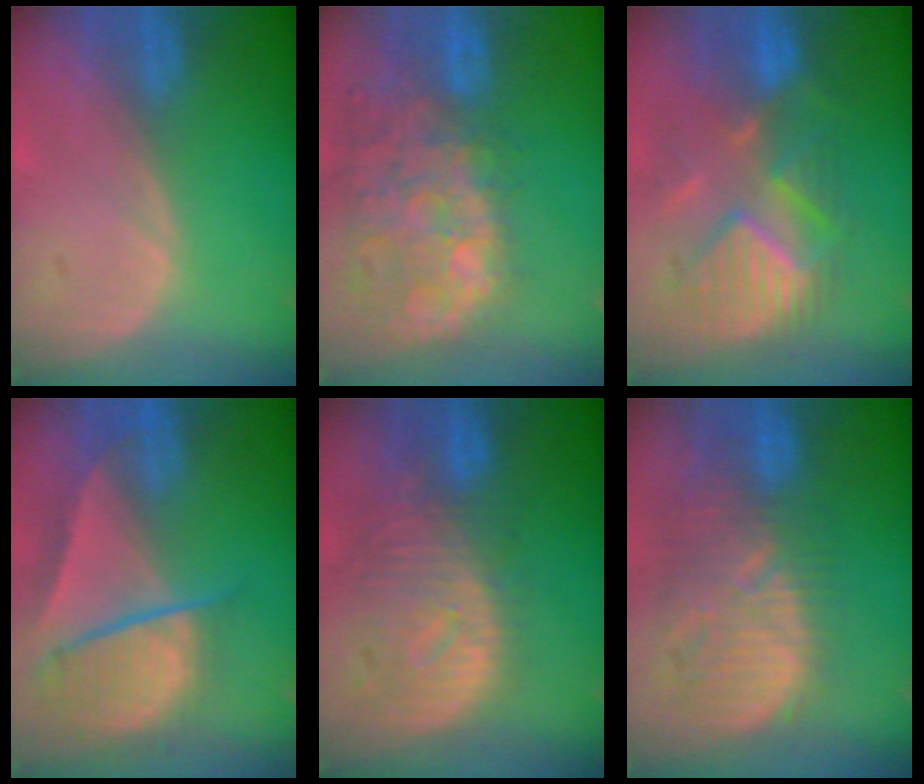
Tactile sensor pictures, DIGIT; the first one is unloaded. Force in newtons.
{"total": 14.4, "press": 11.7, "slide": 8.4}
{"total": 9.8, "press": 9.3, "slide": 3.1}
{"total": 9.5, "press": 8.2, "slide": 4.8}
{"total": 10.8, "press": 9.6, "slide": 4.9}
{"total": 12.0, "press": 11.3, "slide": 4.1}